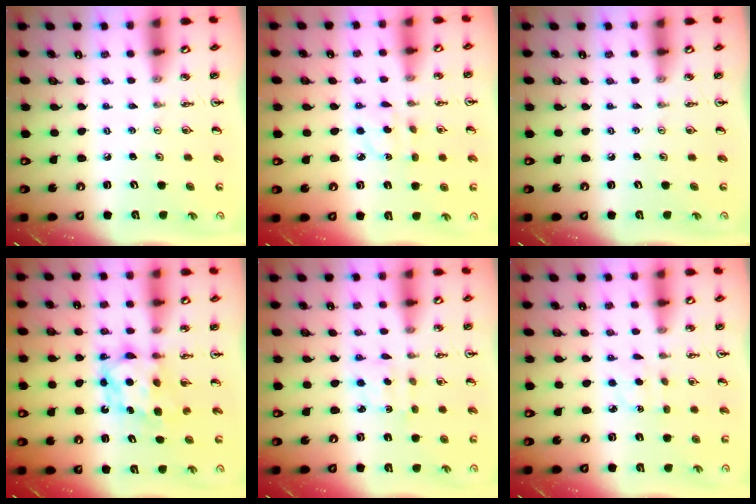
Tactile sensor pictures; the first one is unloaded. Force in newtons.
{"total": 3.6, "press": 3.5, "slide": 0.7}
{"total": 0.0}
{"total": 6.6, "press": 6.5, "slide": 0.4}
{"total": 1.8, "press": 1.7, "slide": 0.6}
{"total": 2.7, "press": 2.7, "slide": 0.4}